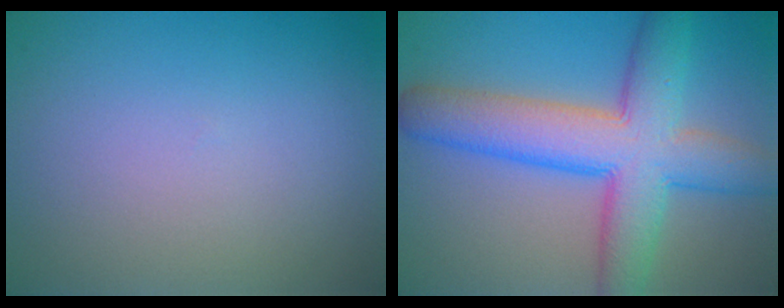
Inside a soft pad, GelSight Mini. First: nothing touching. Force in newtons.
{"total": 9.1, "press": 9.1, "slide": 0.2}